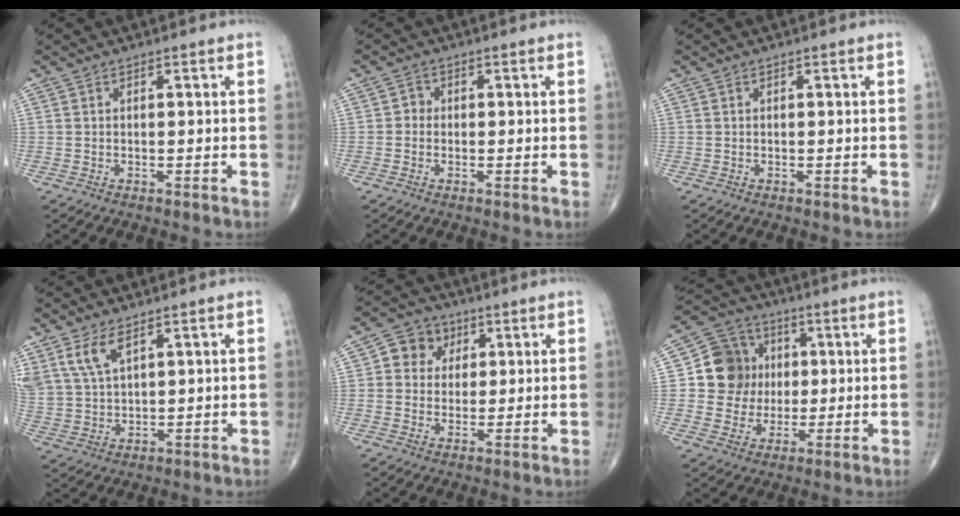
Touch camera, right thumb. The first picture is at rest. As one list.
[{"total": 1.5, "force": [-0.3, 1.3, 0.6], "torque": [0.002, 0.005, -0.010]}, {"total": 0.0}, {"total": 6.6, "force": [4.0, 2.8, 4.3], "torque": [-0.089, -0.013, 0.091]}, {"total": 6.6, "force": [2.0, 5.8, 2.4], "torque": [-0.001, 0.001, 0.028]}, {"total": 11.3, "force": [1.3, 10.5, 3.9], "torque": [-0.028, 0.008, 0.021]}]